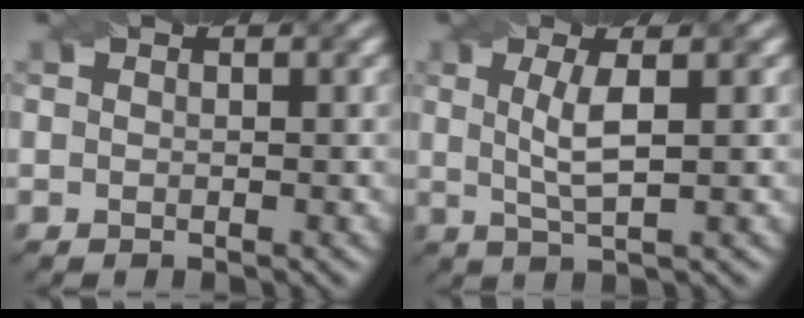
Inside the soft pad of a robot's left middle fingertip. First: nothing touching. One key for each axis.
{"total": 3.3, "fx": 0.7, "fy": 0.7, "fz": 3.2, "tx": -0.066, "ty": 0.000, "tz": 0.014}